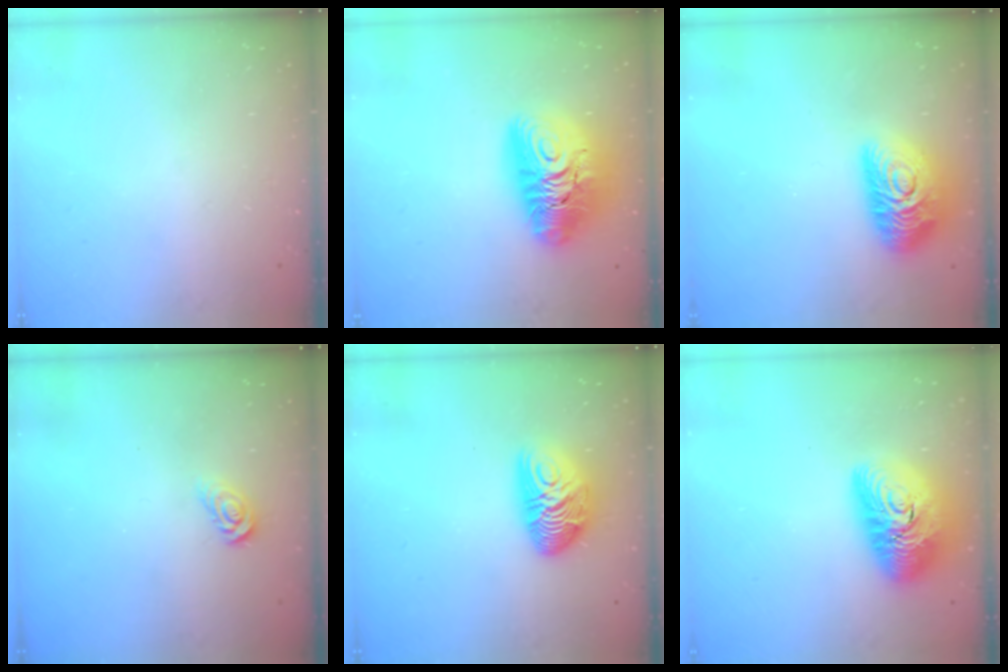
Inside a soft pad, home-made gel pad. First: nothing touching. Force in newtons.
{"total": 17.9, "press": 17.8, "slide": 1.8}
{"total": 15.8, "press": 15.7, "slide": 0.9}
{"total": 3.8, "press": 3.7, "slide": 0.5}
{"total": 12.5, "press": 12.5, "slide": 0.3}
{"total": 17.5, "press": 17.5, "slide": 1.2}